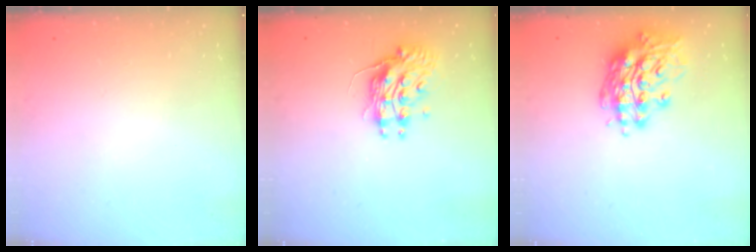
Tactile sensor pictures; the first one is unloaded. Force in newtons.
{"total": 10.6, "press": 10.6, "slide": 0.7}
{"total": 15.6, "press": 15.3, "slide": 3.5}